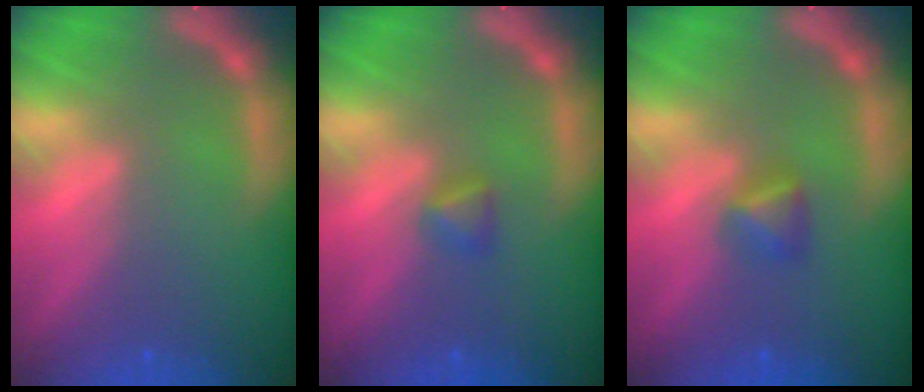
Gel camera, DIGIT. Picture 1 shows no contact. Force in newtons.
{"total": 1.4}
{"total": 1.9}